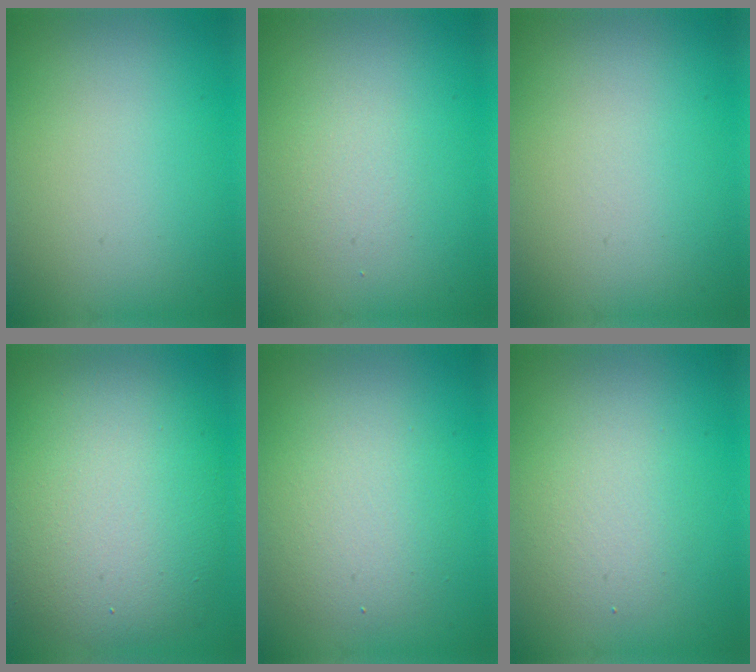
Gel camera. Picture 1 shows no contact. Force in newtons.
{"total": 1.3, "press": 1.3, "slide": 0.0}
{"total": 0.0}
{"total": 9.8, "press": 9.8, "slide": 1.1}
{"total": 4.4, "press": 4.3, "slide": 0.6}
{"total": 2.6, "press": 2.6, "slide": 0.1}